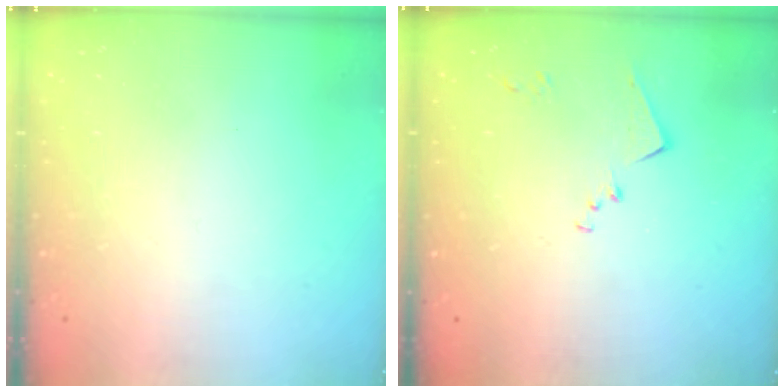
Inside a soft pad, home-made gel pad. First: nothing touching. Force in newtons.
{"total": 8.4, "press": 8.4, "slide": 0.6}